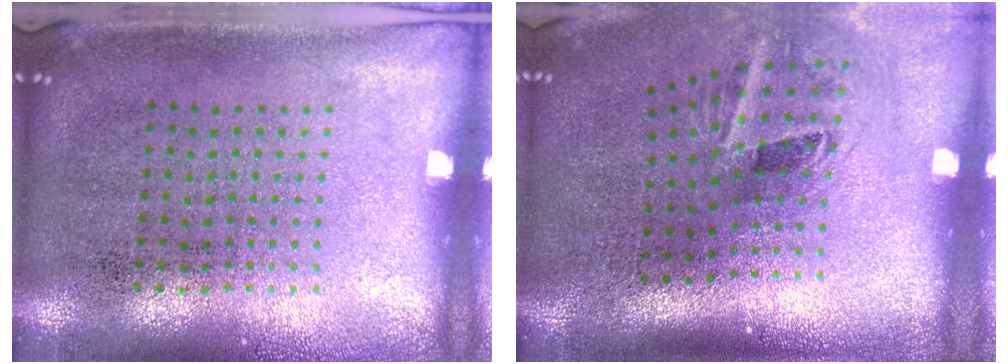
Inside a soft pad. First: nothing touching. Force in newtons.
{"total": 2.1, "press": 1.3, "slide": 1.7}